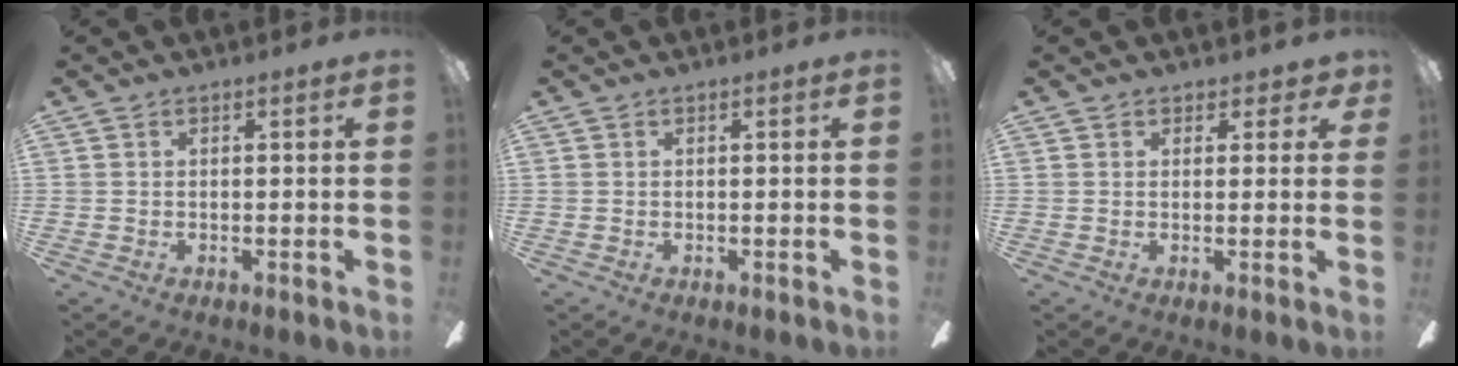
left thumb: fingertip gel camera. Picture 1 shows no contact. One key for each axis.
{"total": 0.0}
{"total": 2.1, "fx": 1.4, "fy": 1.4, "fz": 0.6, "tx": 0.004, "ty": -0.002, "tz": 0.024}